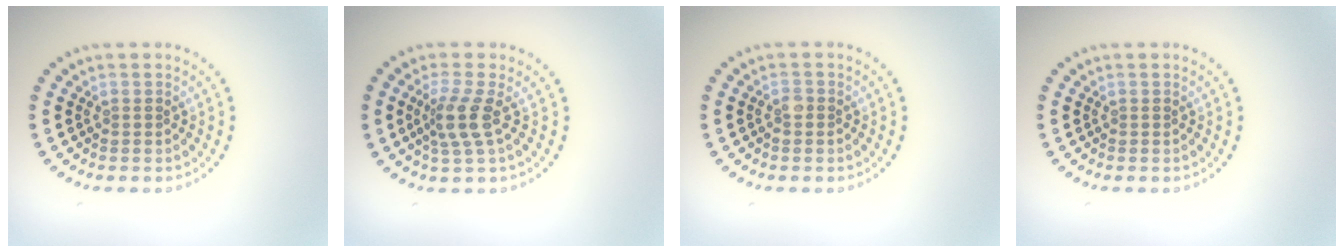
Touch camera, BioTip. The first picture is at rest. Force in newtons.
{"total": 2.7, "press": 2.1, "slide": 1.7}
{"total": 0.8, "press": 0.7, "slide": 0.3}
{"total": 0.0}